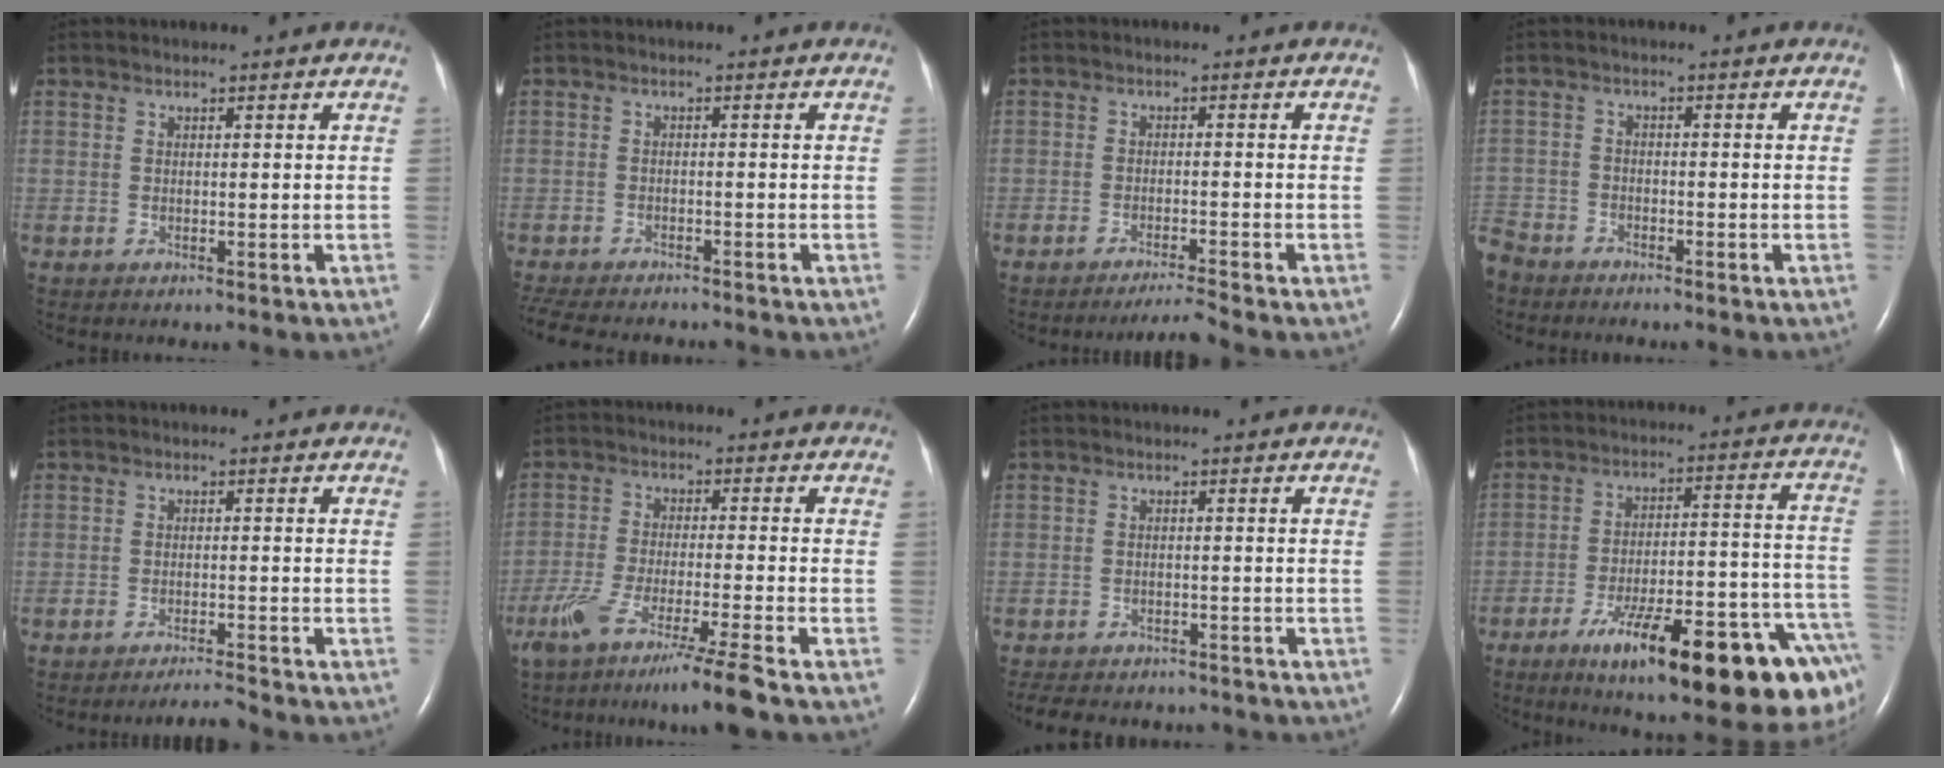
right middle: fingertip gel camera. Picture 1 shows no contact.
{"total": 11.0, "force": [-9.7, 2.5, 4.5], "torque": [-0.087, -0.017, -0.138]}
{"total": 3.0, "force": [-2.7, -1.4, 0.5], "torque": [-0.013, -0.015, -0.046]}
{"total": 5.4, "force": [-4.9, 2.3, 0.5], "torque": [-0.008, -0.007, -0.098]}
{"total": 2.5, "force": [-2.3, -0.9, 0.2], "torque": [-0.006, -0.013, -0.039]}
{"total": 11.1, "force": [-8.1, -1.5, 7.4], "torque": [-0.130, -0.038, -0.138]}
{"total": 11.9, "force": [-10.4, 4.3, 4.0], "torque": [-0.088, -0.004, -0.132]}
{"total": 25.4, "force": [-14.5, 4.0, 20.4], "torque": [-0.191, 0.019, -0.213]}